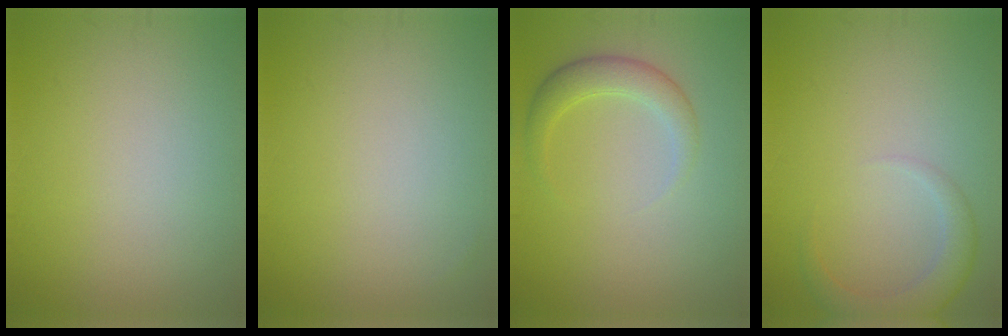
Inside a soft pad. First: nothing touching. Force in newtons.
{"total": 0.0}
{"total": 2.7, "press": 2.6, "slide": 0.4}
{"total": 2.8, "press": 2.8, "slide": 0.3}